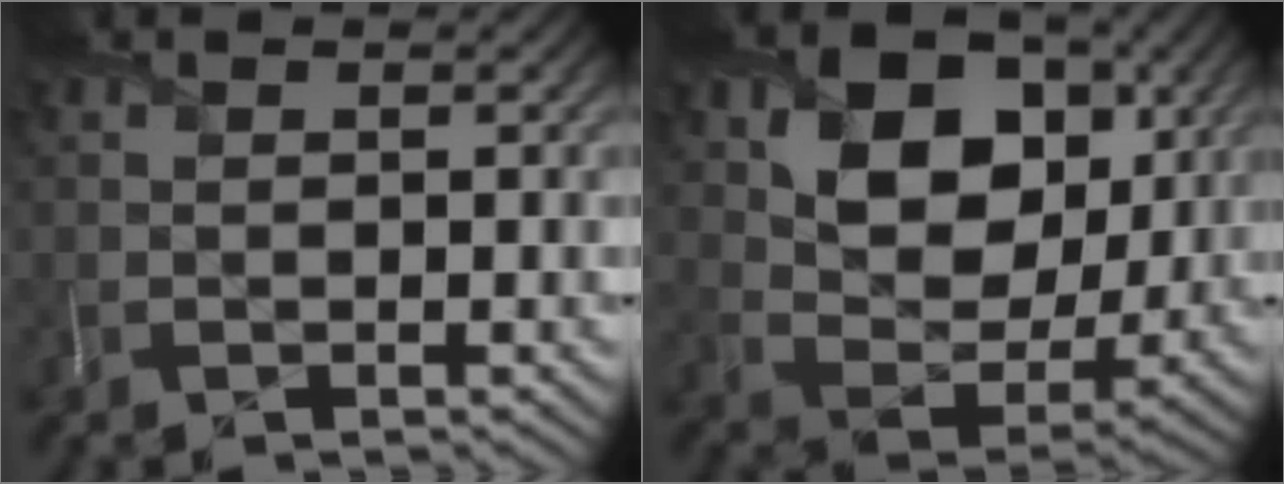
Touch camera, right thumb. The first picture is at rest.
{"total": 11.6, "force": [4.3, 8.1, 7.2], "torque": [-0.144, -0.003, 0.067]}